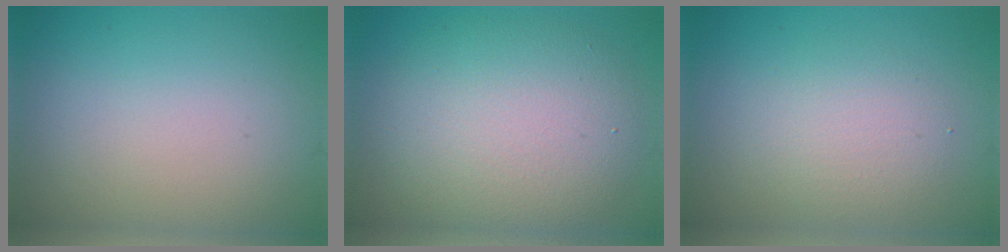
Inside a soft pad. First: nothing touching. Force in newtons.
{"total": 7.8, "press": 7.8, "slide": 0.5}
{"total": 2.6, "press": 2.6, "slide": 0.2}